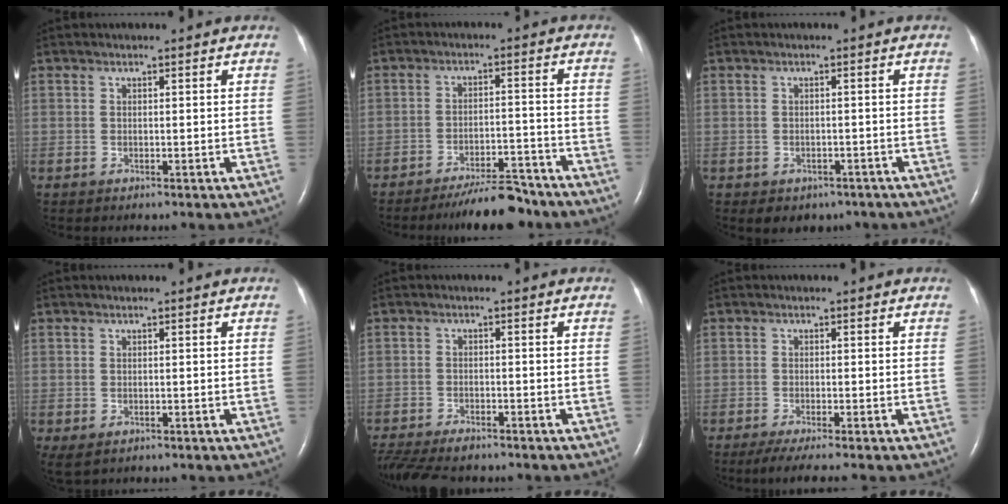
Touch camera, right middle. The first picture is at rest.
{"total": 7.9, "force": [-7.2, 1.3, 3.1], "torque": [-0.043, -0.004, -0.119]}
{"total": 3.8, "force": [-2.7, 2.6, 0.8], "torque": [-0.003, 0.010, -0.030]}
{"total": 2.0, "force": [-0.8, 1.3, 1.3], "torque": [-0.025, -0.006, -0.005]}
{"total": 11.5, "force": [-9.5, 3.6, 5.4], "torque": [-0.116, -0.016, -0.143]}
{"total": 4.6, "force": [-3.6, -0.4, 2.8], "torque": [-0.041, -0.012, -0.060]}